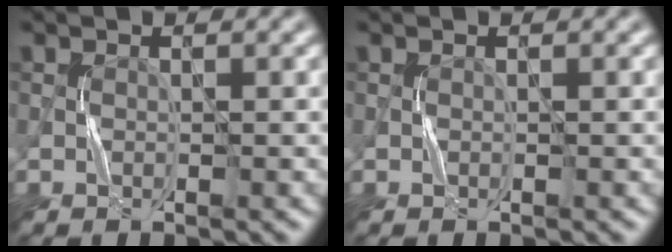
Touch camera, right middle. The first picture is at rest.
{"total": 0.0}